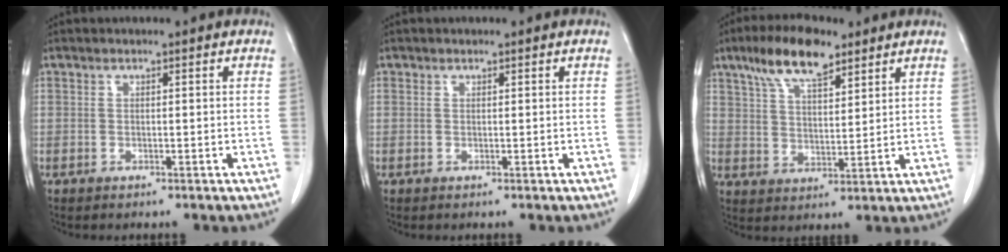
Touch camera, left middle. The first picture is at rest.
{"total": 0.0}
{"total": 10.1, "force": [6.8, 3.1, 6.7], "torque": [-0.130, 0.014, 0.126]}